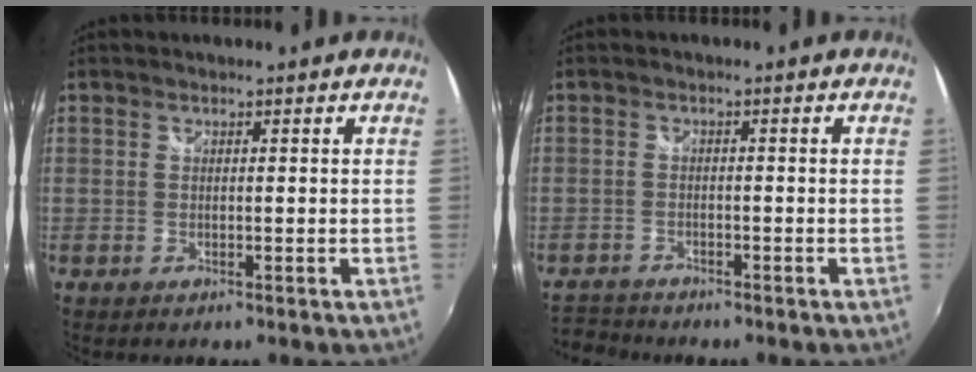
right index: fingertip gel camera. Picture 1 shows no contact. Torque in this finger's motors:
{"motor_torque": [-0.37, -0.01, -0.07, -0.03]}